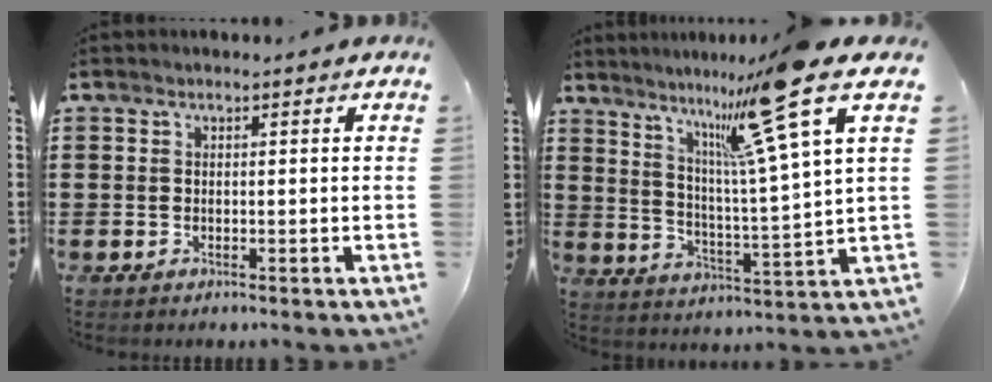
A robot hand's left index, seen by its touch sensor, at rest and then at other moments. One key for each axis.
{"total": 12.2, "fx": 8.7, "fy": -1.7, "fz": 8.4, "tx": -0.156, "ty": -0.053, "tz": 0.124}